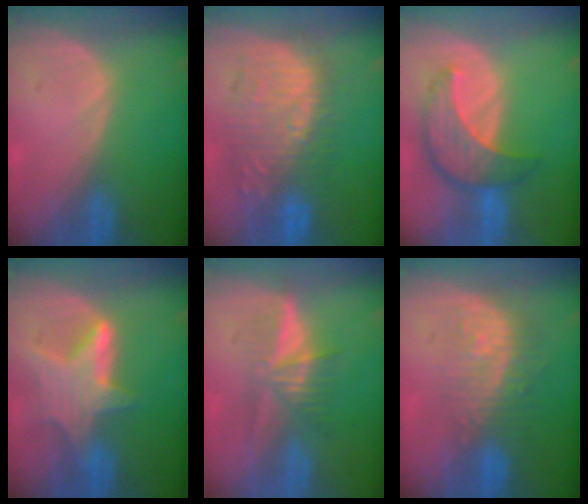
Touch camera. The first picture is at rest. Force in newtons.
{"total": 10.7, "press": 10.4, "slide": 2.4}
{"total": 8.2, "press": 7.6, "slide": 3.3}
{"total": 6.8, "press": 6.6, "slide": 1.6}
{"total": 5.2, "press": 5.1, "slide": 1.2}
{"total": 9.3, "press": 8.1, "slide": 4.5}